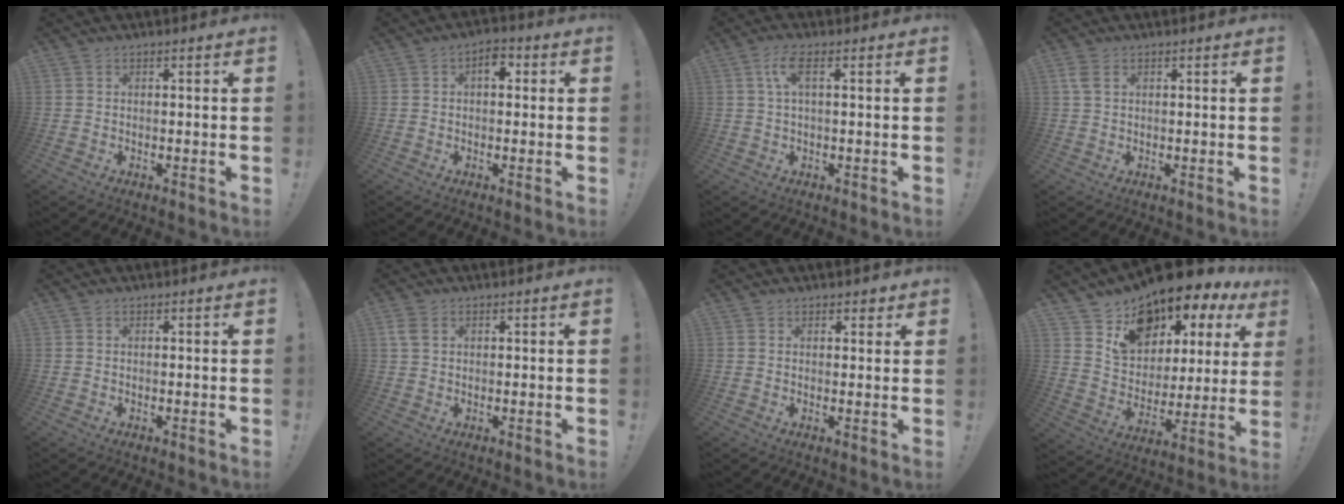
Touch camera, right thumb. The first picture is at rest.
{"total": 4.0, "force": [0.8, 2.6, 3.0], "torque": [-0.037, 0.003, 0.009]}
{"total": 5.1, "force": [1.3, 0.9, 4.8], "torque": [-0.092, 0.005, 0.022]}
{"total": 2.9, "force": [1.3, 1.4, 2.2], "torque": [-0.047, 0.003, 0.025]}
{"total": 0.0}
{"total": 3.1, "force": [1.4, 1.7, 2.2], "torque": [-0.046, 0.003, 0.028]}
{"total": 1.4, "force": [1.0, 0.8, 0.5], "torque": [0.009, -0.007, 0.016]}
{"total": 12.5, "force": [9.4, 7.0, 4.2], "torque": [-0.073, -0.084, 0.172]}